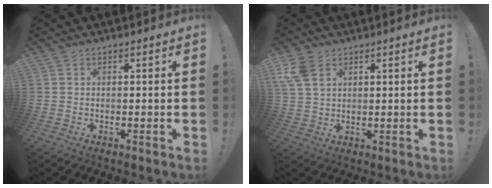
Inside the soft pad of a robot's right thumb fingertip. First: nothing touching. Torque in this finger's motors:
{"motor_torque": [0.05, 0.08, 0.35, 0.21, 0.15]}